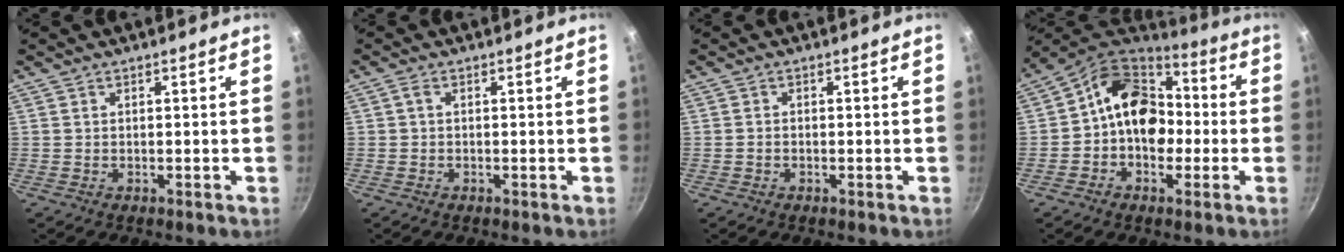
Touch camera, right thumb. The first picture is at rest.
{"total": 1.2, "force": [0.1, 0.6, 1.0], "torque": [-0.022, 0.005, 0.002]}
{"total": 0.6, "force": [-0.4, 0.4, 0.2], "torque": [-0.006, 0.003, -0.008]}
{"total": 14.6, "force": [-0.5, 11.1, 9.4], "torque": [-0.099, 0.046, -0.030]}